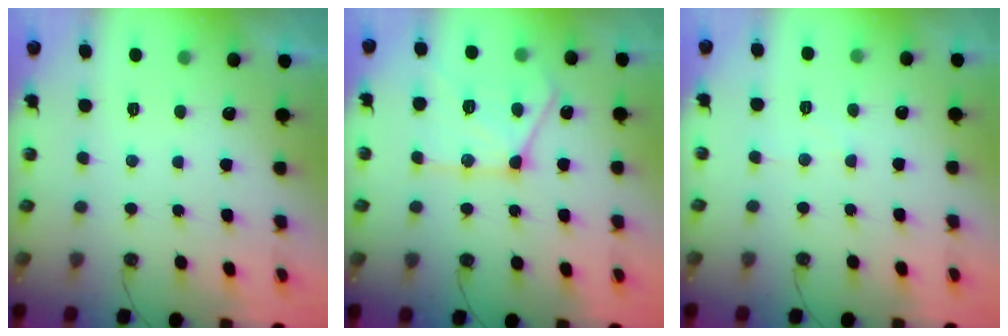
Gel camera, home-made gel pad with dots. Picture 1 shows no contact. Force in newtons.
{"total": 15.8, "press": 15.7, "slide": 1.5}
{"total": 6.1, "press": 6.1, "slide": 0.8}